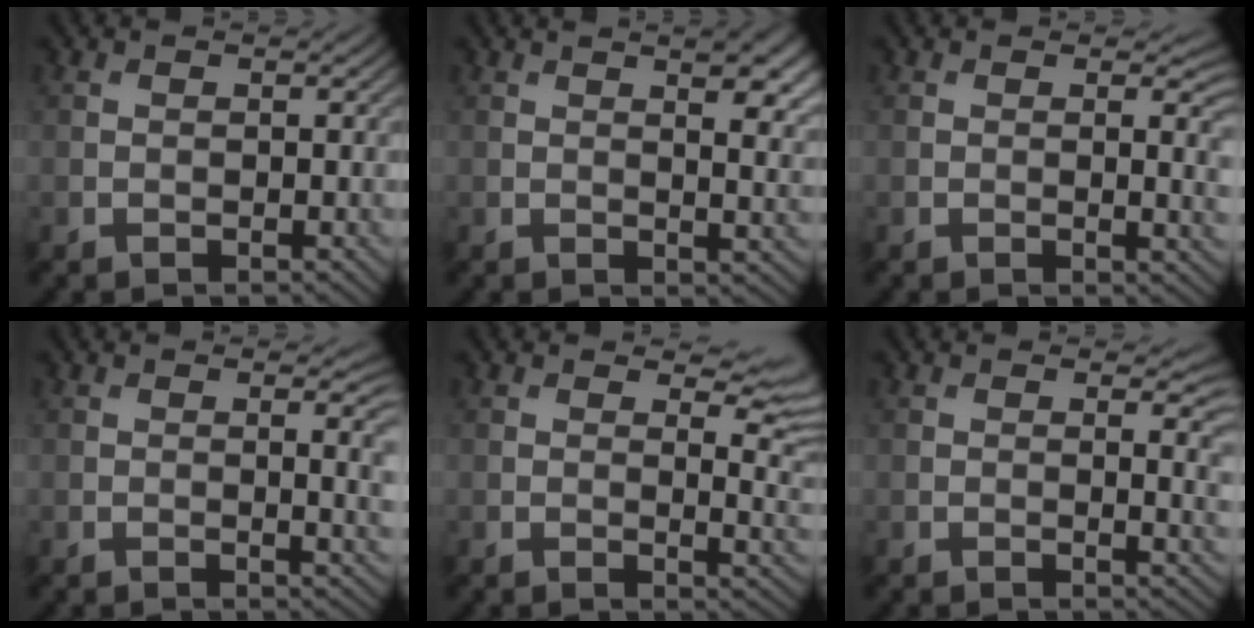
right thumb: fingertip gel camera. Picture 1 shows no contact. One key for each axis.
{"total": 6.7, "fx": 2.9, "fy": 2.5, "fz": 5.5, "tx": -0.064, "ty": 0.015, "tz": 0.035}
{"total": 3.1, "fx": 0.4, "fy": 1.0, "fz": 2.9, "tx": -0.038, "ty": -0.006, "tz": 0.006}
{"total": 3.3, "fx": 0.4, "fy": 0.9, "fz": 3.1, "tx": -0.044, "ty": -0.004, "tz": 0.008}
{"total": 6.2, "fx": 3.6, "fy": 2.5, "fz": 4.3, "tx": -0.055, "ty": -0.003, "tz": 0.051}
{"total": 3.2, "fx": 0.7, "fy": 1.1, "fz": 2.9, "tx": -0.039, "ty": -0.006, "tz": 0.012}